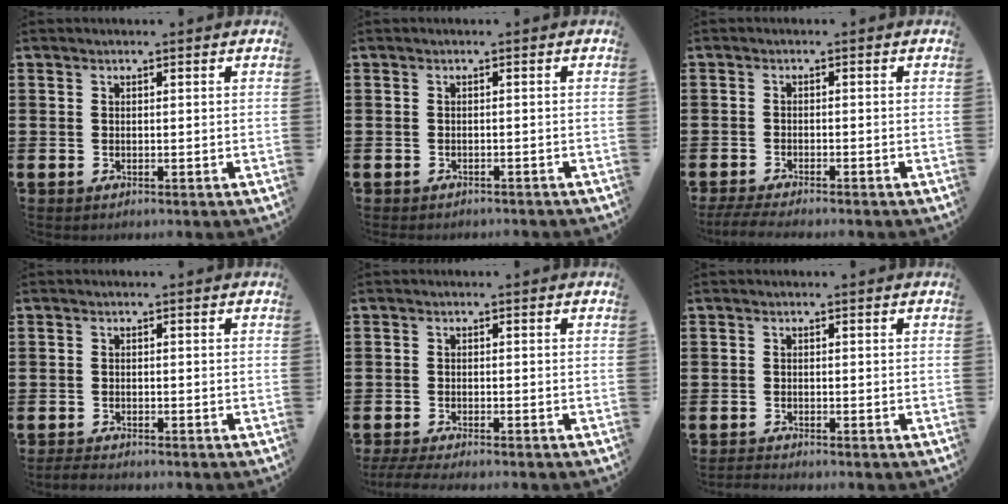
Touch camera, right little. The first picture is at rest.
{"total": 0.6, "force": [-0.6, 0.0, -0.1], "torque": [0.000, -0.001, -0.012]}
{"total": 1.8, "force": [-1.5, 0.1, 1.0], "torque": [-0.016, 0.003, -0.029]}
{"total": 1.1, "force": [-1.0, 0.1, 0.3], "torque": [-0.008, 0.002, -0.022]}
{"total": 1.7, "force": [-1.4, 0.1, 1.0], "torque": [-0.016, 0.001, -0.027]}
{"total": 0.8, "force": [-0.8, 0.0, 0.2], "torque": [-0.004, -0.002, -0.016]}